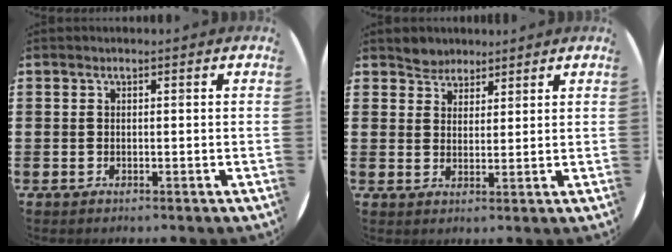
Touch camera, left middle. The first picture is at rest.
{"total": 2.9, "force": [2.5, 1.3, -0.5], "torque": [0.001, 0.002, 0.051]}